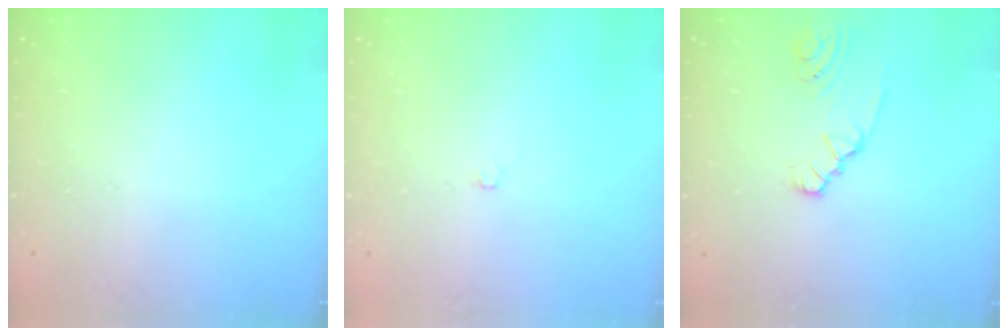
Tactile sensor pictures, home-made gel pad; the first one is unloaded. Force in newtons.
{"total": 2.6, "press": 2.6, "slide": 0.3}
{"total": 2.5, "press": 2.5, "slide": 0.3}